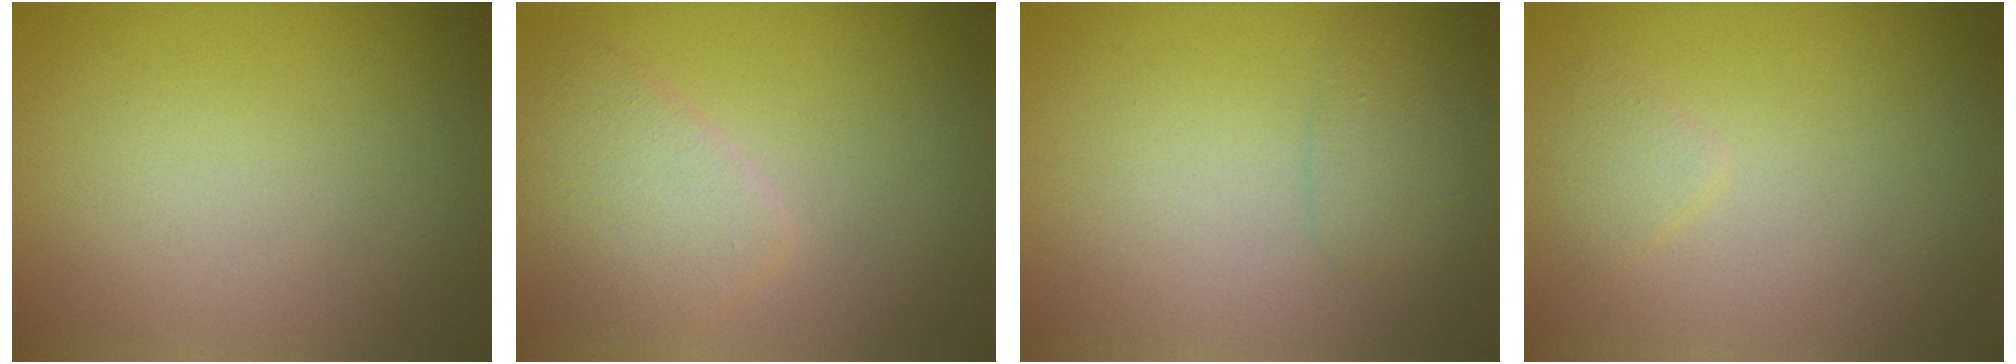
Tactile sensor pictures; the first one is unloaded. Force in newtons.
{"total": 3.6, "press": 3.6, "slide": 0.2}
{"total": 1.6, "press": 1.6, "slide": 0.0}
{"total": 1.2, "press": 1.2, "slide": 0.1}